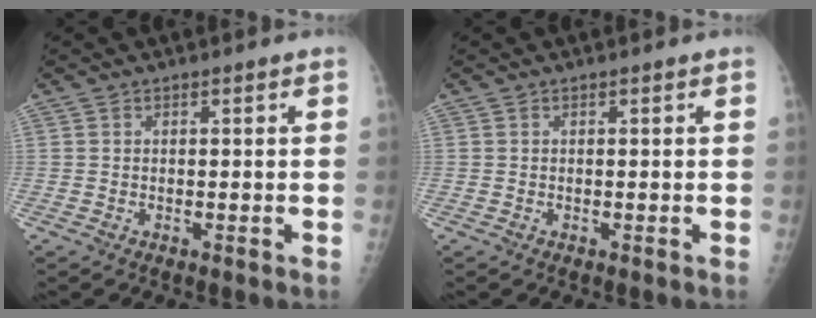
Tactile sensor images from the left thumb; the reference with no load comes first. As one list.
[{"total": 0.0}]